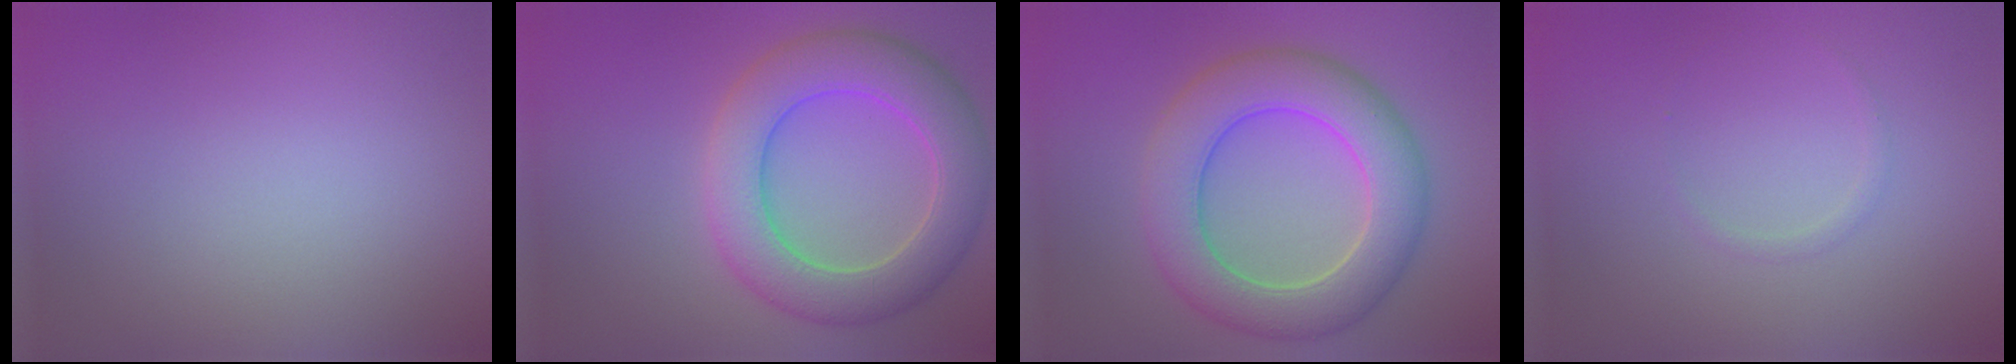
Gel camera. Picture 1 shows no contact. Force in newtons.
{"total": 6.7, "press": 6.7, "slide": 0.5}
{"total": 8.1, "press": 8.1, "slide": 0.4}
{"total": 0.6, "press": 0.6, "slide": 0.0}